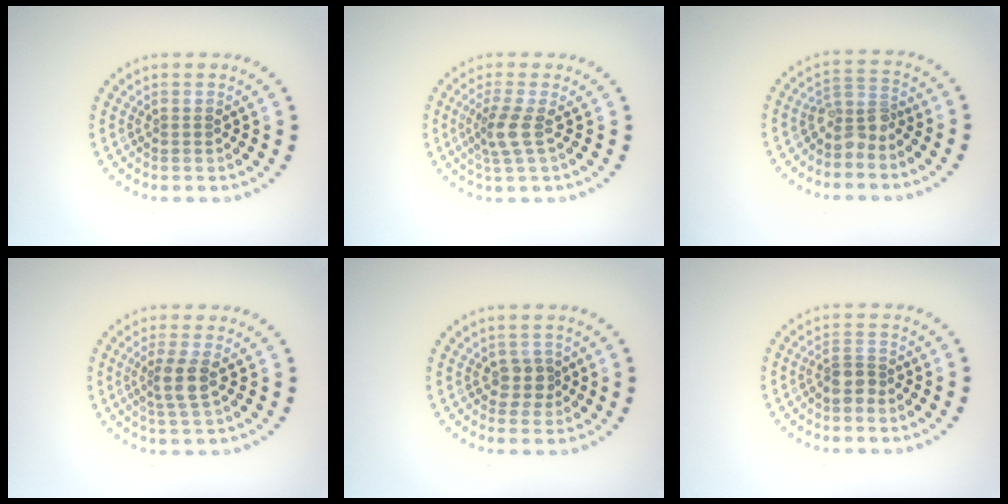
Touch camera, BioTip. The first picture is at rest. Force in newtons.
{"total": 2.4, "press": 1.8, "slide": 1.6}
{"total": 2.6, "press": 1.9, "slide": 1.7}
{"total": 2.6, "press": 2.1, "slide": 1.5}
{"total": 1.9, "press": 1.6, "slide": 1.0}
{"total": 2.0, "press": 1.7, "slide": 1.2}